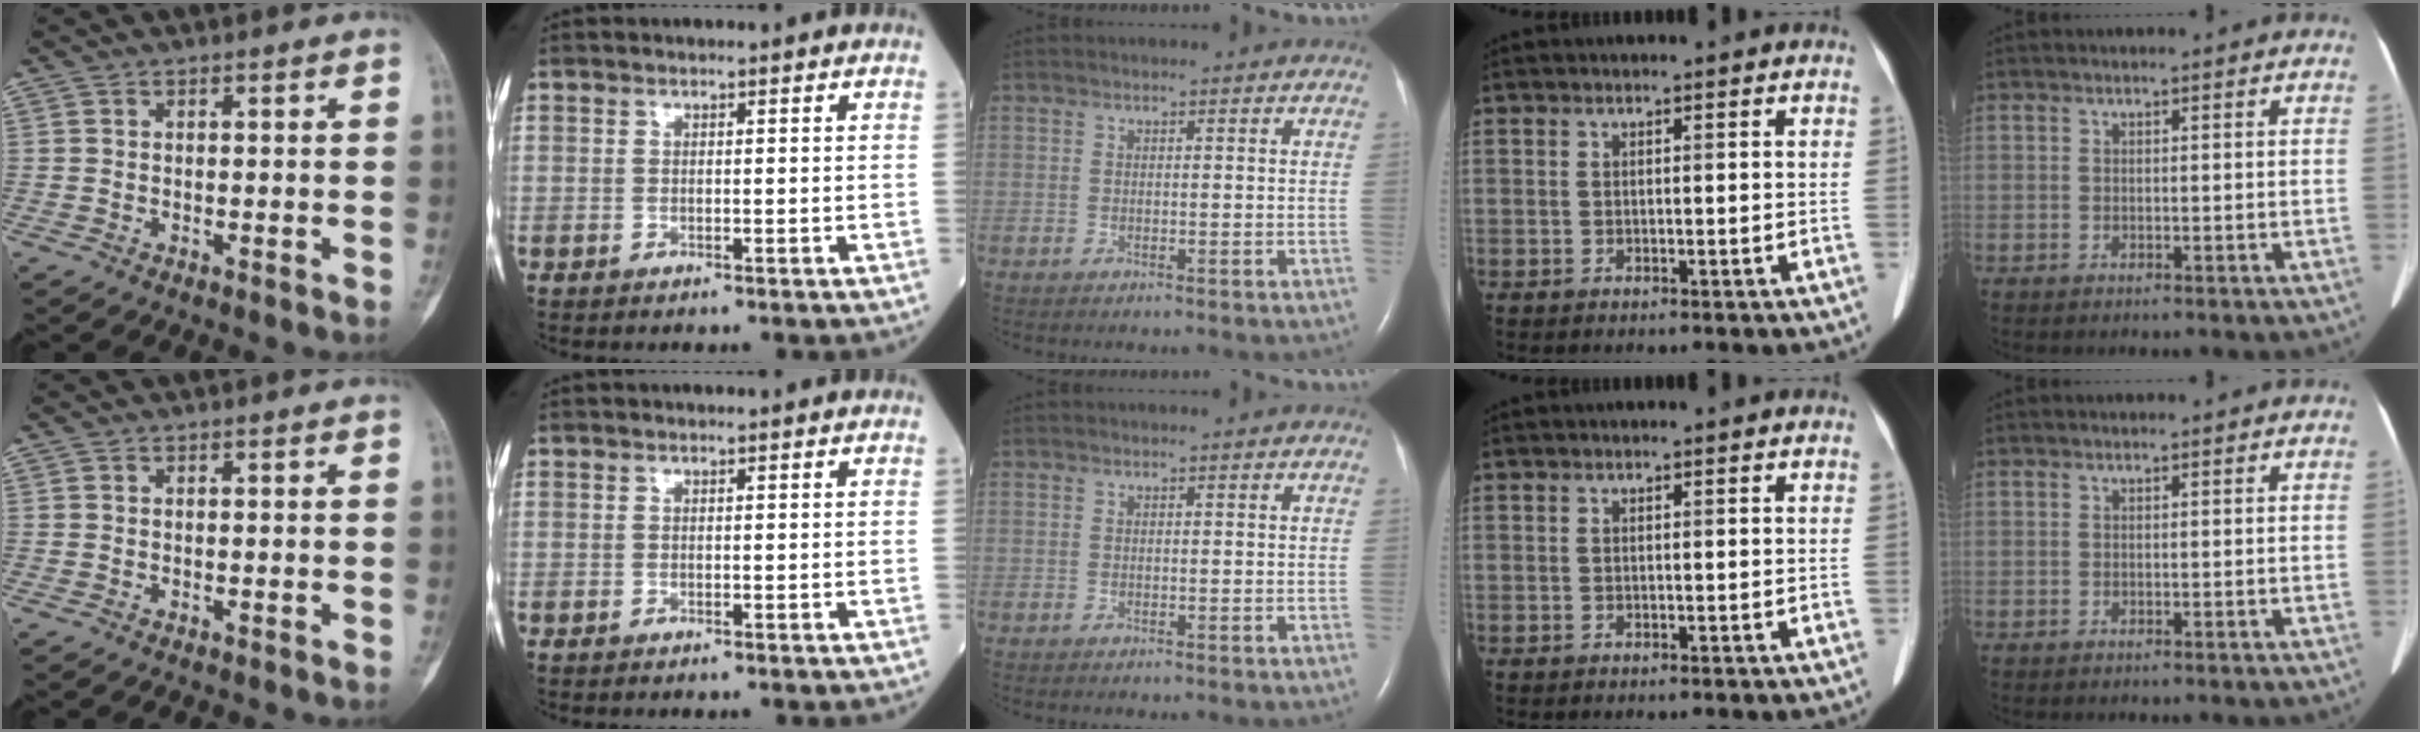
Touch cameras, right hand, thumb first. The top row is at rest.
{}